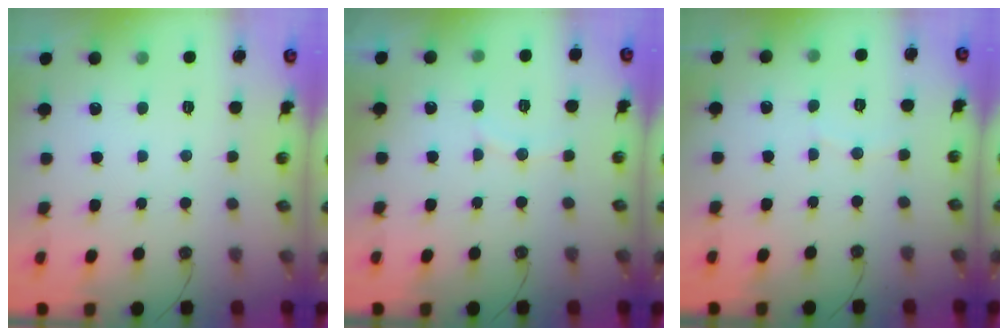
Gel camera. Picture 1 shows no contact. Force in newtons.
{"total": 4.6, "press": 4.4, "slide": 1.2}
{"total": 3.0, "press": 3.0, "slide": 0.4}